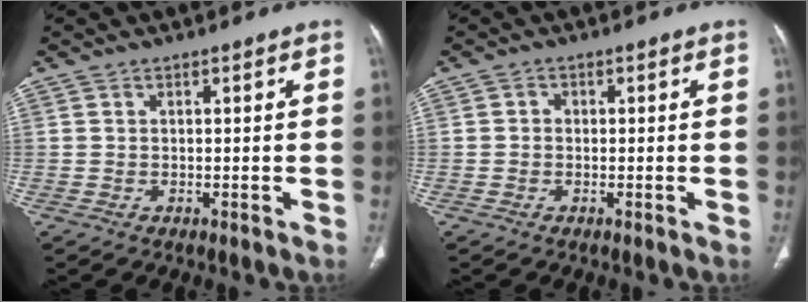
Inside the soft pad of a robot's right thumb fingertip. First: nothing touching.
{"total": 1.1, "force": [-0.1, 1.0, 0.4], "torque": [0.001, 0.004, -0.007]}